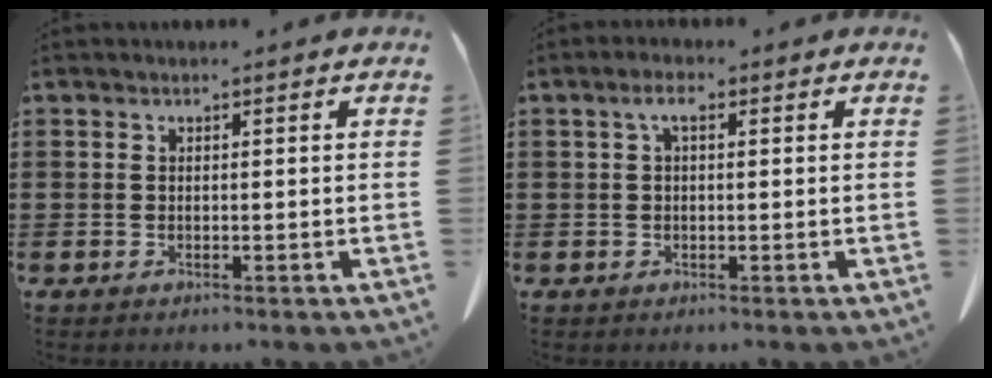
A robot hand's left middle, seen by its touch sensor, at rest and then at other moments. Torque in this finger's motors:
{"motor_torque": [0.57, 0.55, 0.19, 0.06]}